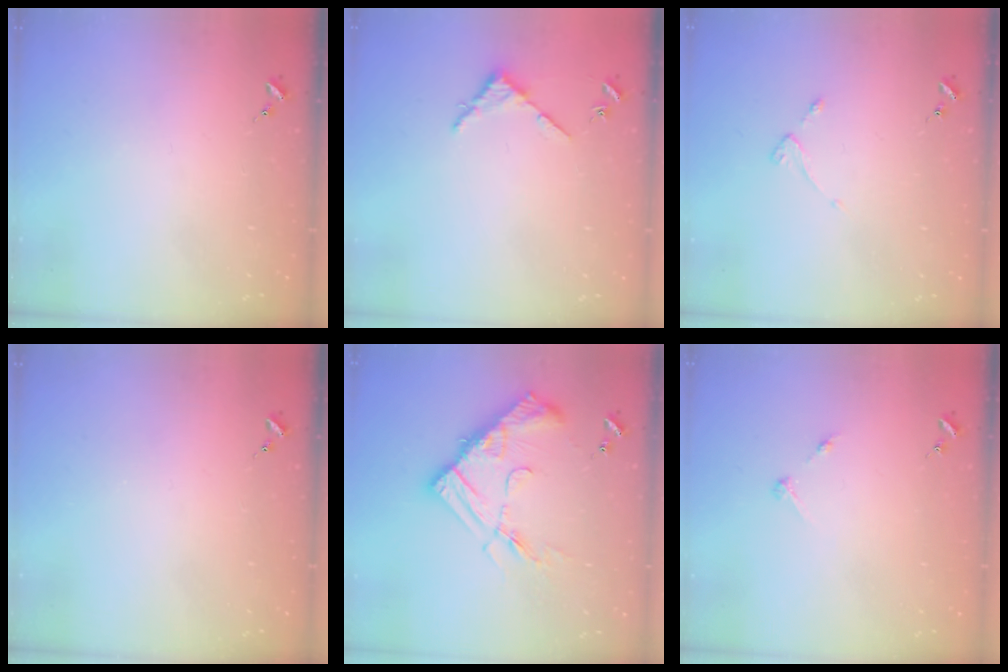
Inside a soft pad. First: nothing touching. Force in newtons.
{"total": 3.4, "press": 3.4, "slide": 0.4}
{"total": 2.7, "press": 2.6, "slide": 0.5}
{"total": 0.0}
{"total": 16.6, "press": 16.6, "slide": 1.1}
{"total": 2.8, "press": 2.8, "slide": 0.3}